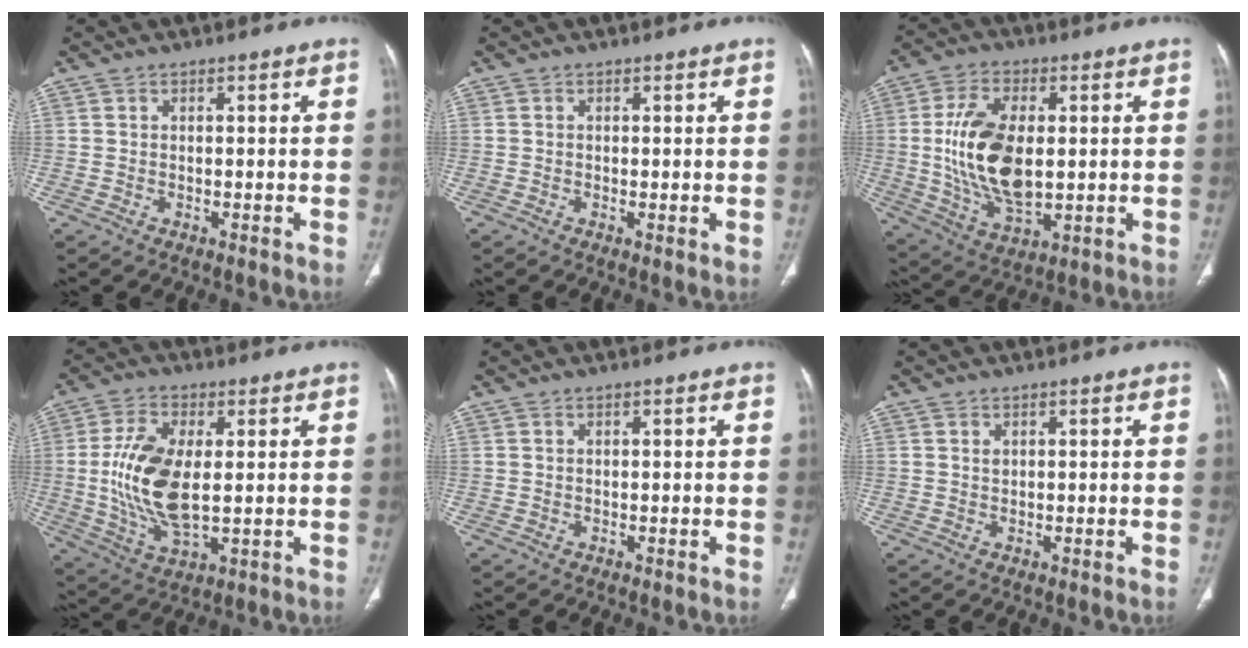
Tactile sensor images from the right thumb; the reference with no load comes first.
{"total": 0.7, "force": [0.0, 0.2, 0.7], "torque": [-0.016, -0.004, -0.002]}
{"total": 16.3, "force": [0.8, 8.7, 13.8], "torque": [-0.261, -0.011, 0.024]}
{"total": 14.2, "force": [0.7, 6.8, 12.5], "torque": [-0.255, -0.011, 0.020]}
{"total": 0.0}
{"total": 0.7, "force": [0.3, 0.4, 0.4], "torque": [-0.006, 0.001, 0.008]}